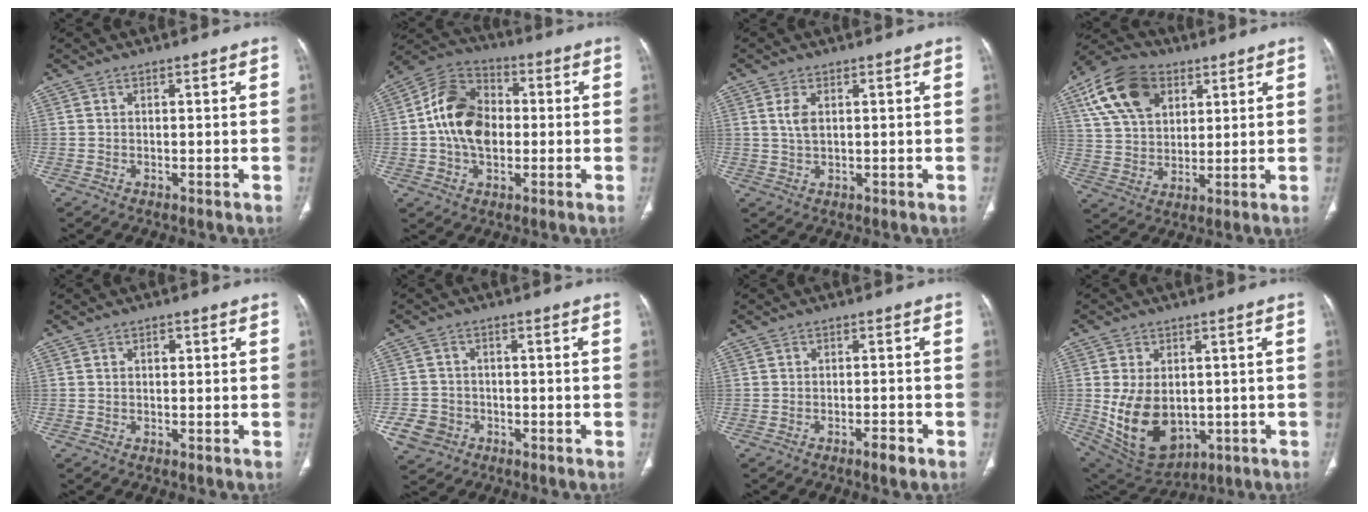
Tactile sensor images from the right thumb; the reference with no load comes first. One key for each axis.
{"total": 14.3, "fx": -0.2, "fy": 10.1, "fz": 10.1, "tx": -0.164, "ty": 0.026, "tz": -0.011}
{"total": 3.2, "fx": 1.0, "fy": 1.7, "fz": 2.6, "tx": -0.057, "ty": -0.002, "tz": 0.022}
{"total": 15.4, "fx": 6.8, "fy": 10.2, "fz": 9.3, "tx": -0.161, "ty": -0.008, "tz": 0.126}
{"total": 1.1, "fx": 0.3, "fy": 0.7, "fz": 0.7, "tx": -0.010, "ty": 0.002, "tz": 0.004}
{"total": 6.0, "fx": -2.2, "fy": 5.3, "fz": 1.5, "tx": -0.021, "ty": 0.015, "tz": -0.031}
{"total": 2.6, "fx": -1.7, "fy": 0.7, "fz": 1.9, "tx": -0.027, "ty": 0.007, "tz": -0.027}
{"total": 14.2, "fx": -1.4, "fy": 9.8, "fz": 10.2, "tx": -0.157, "ty": -0.009, "tz": 0.013}